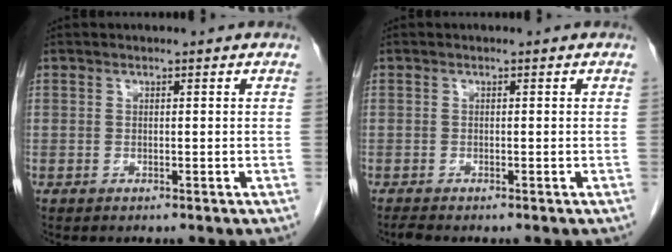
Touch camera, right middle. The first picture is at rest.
{"total": 0.7, "force": [-0.7, -0.1, 0.1], "torque": [-0.011, -0.005, -0.014]}